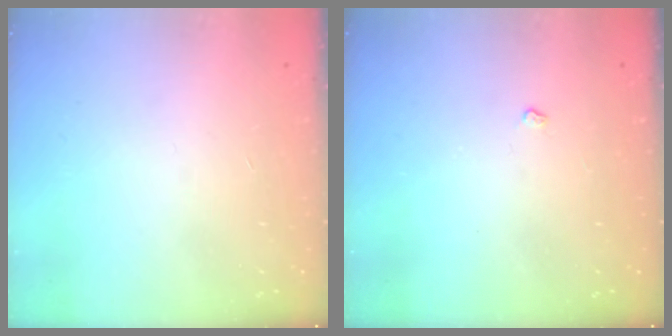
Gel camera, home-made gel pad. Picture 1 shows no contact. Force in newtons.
{"total": 3.2, "press": 3.2, "slide": 0.4}